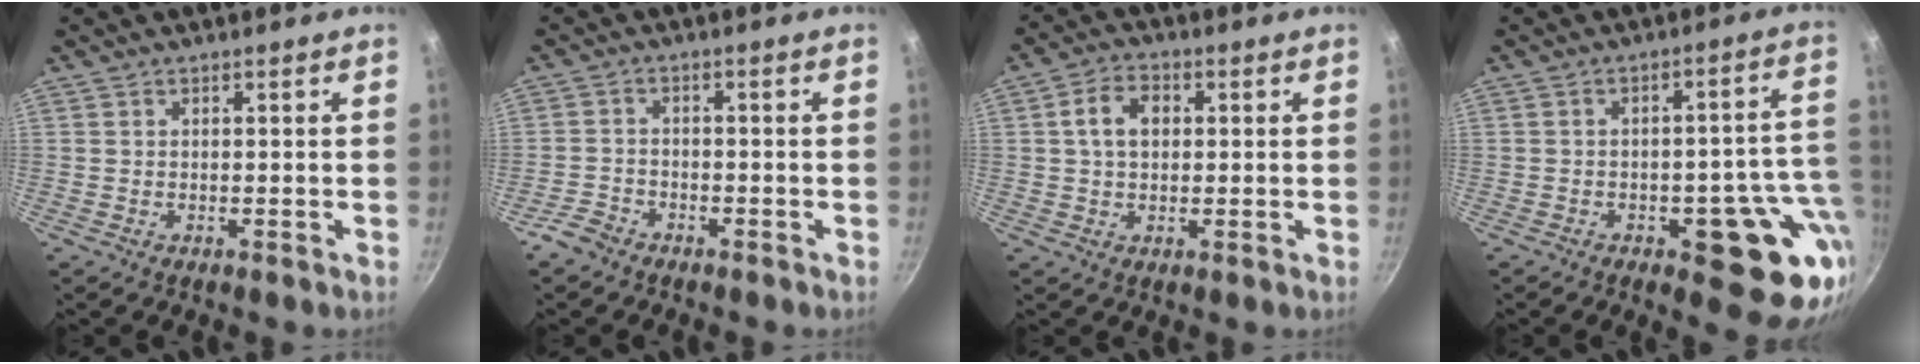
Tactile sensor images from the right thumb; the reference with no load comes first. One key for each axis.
{"total": 3.6, "fx": -2.8, "fy": 2.0, "fz": 1.1, "tx": -0.024, "ty": 0.028, "tz": -0.055}
{"total": 6.5, "fx": 1.1, "fy": 4.6, "fz": 4.4, "tx": -0.065, "ty": 0.011, "tz": 0.012}
{"total": 16.4, "fx": -4.2, "fy": 7.2, "fz": 14.1, "tx": -0.109, "ty": 0.021, "tz": -0.049}